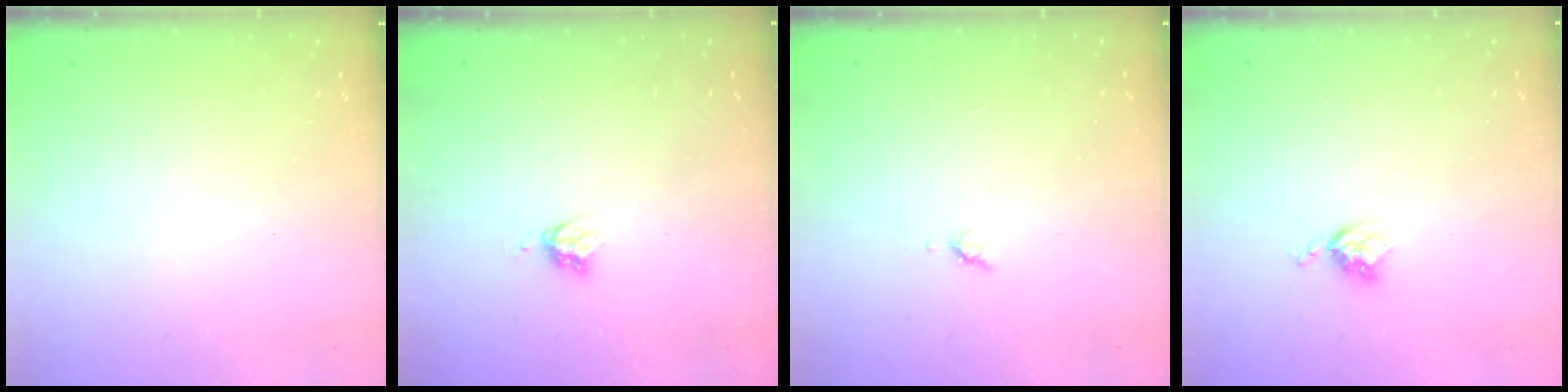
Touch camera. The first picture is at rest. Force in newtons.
{"total": 3.6, "press": 3.5, "slide": 0.4}
{"total": 3.0, "press": 2.9, "slide": 0.5}
{"total": 3.5, "press": 3.5, "slide": 0.4}